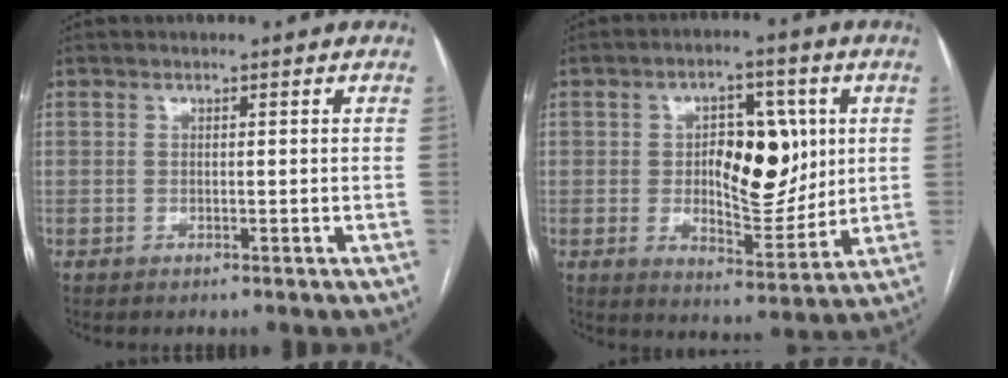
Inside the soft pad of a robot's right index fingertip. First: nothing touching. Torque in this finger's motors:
{"motor_torque": [0.45, 0.19, 0.20, 0.08]}